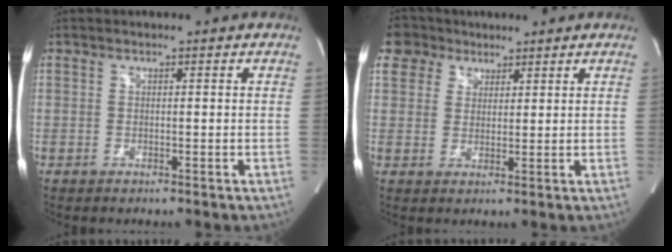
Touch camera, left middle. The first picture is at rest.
{"total": 6.1, "force": [4.1, 4.6, 0.6], "torque": [-0.015, 0.020, 0.080]}